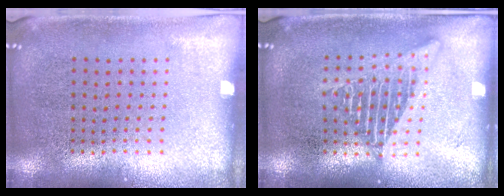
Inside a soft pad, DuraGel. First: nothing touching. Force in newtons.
{"total": 2.6, "press": 2.6, "slide": 0.3}